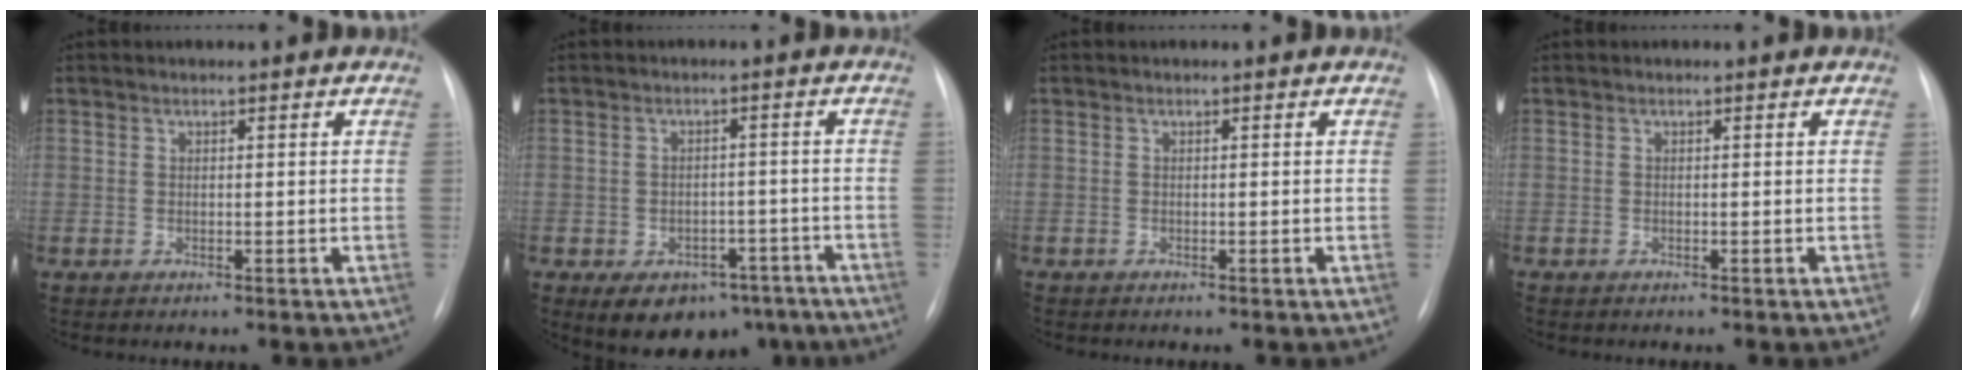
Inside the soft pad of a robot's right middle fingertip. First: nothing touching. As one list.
[{"total": 10.3, "force": [-6.5, 6.6, 4.4], "torque": [-0.050, 0.022, -0.083]}, {"total": 0.0}, {"total": 0.0}]